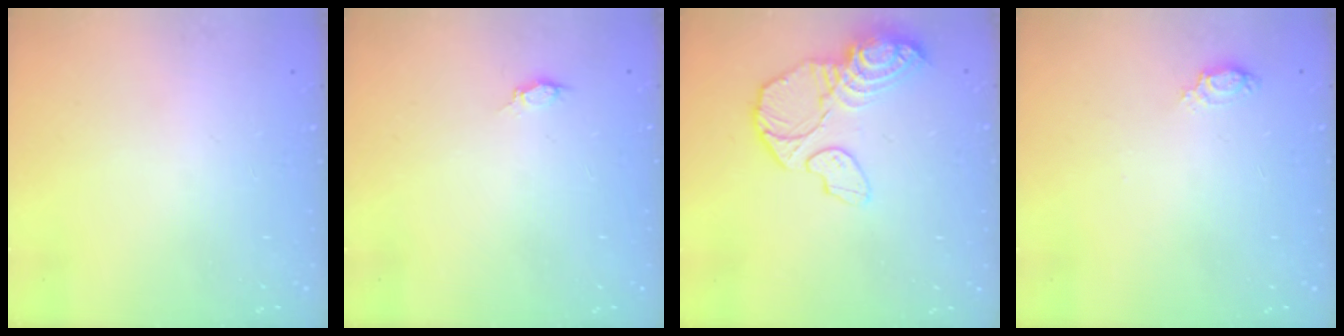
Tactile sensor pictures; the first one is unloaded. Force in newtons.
{"total": 3.0, "press": 2.8, "slide": 1.2}
{"total": 14.3, "press": 14.1, "slide": 1.8}
{"total": 6.0, "press": 6.0, "slide": 0.6}